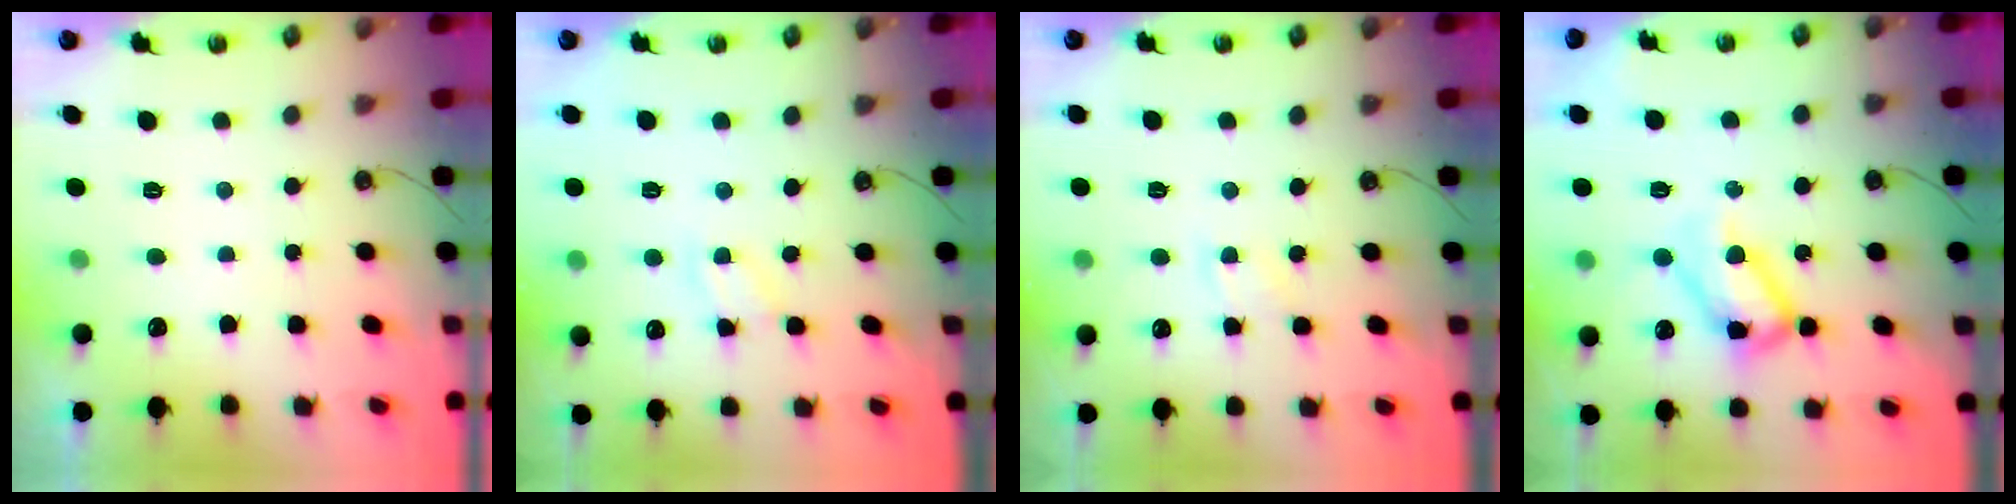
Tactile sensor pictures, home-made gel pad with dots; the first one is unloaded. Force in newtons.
{"total": 4.2, "press": 4.1, "slide": 0.6}
{"total": 5.6, "press": 5.6, "slide": 0.7}
{"total": 15.1, "press": 15.0, "slide": 1.7}